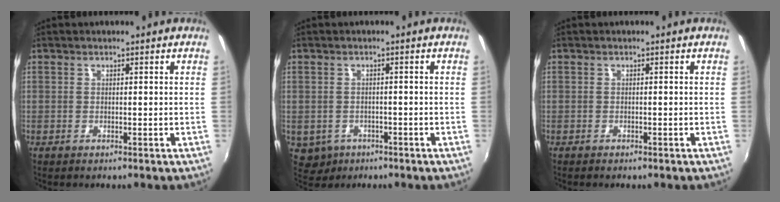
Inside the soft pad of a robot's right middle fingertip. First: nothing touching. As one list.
[{"total": 4.7, "force": [-1.9, 4.0, 1.6], "torque": [-0.040, -0.008, -0.021]}, {"total": 0.9, "force": [-0.8, 0.4, 0.3], "torque": [-0.009, -0.004, -0.013]}]